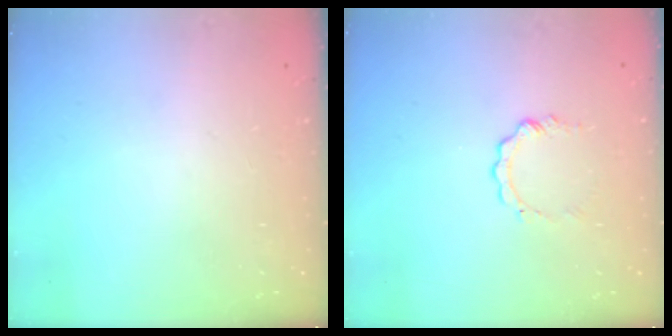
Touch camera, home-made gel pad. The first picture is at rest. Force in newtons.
{"total": 3.7, "press": 3.7, "slide": 0.4}